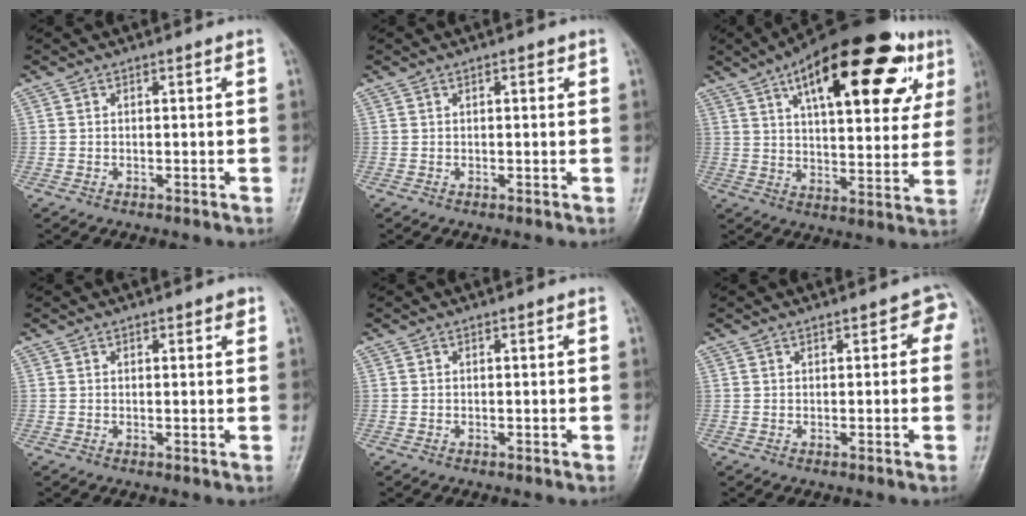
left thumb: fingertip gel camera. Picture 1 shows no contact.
{"total": 1.4, "force": [0.7, 0.8, 1.0], "torque": [-0.007, 0.001, 0.006]}
{"total": 27.9, "force": [12.8, 11.1, 22.2], "torque": [-0.296, 0.000, 0.186]}
{"total": 1.7, "force": [0.9, 0.8, 1.1], "torque": [-0.005, -0.002, 0.010]}
{"total": 0.0}
{"total": 2.3, "force": [1.0, 1.6, 1.4], "torque": [0.009, 0.004, 0.005]}